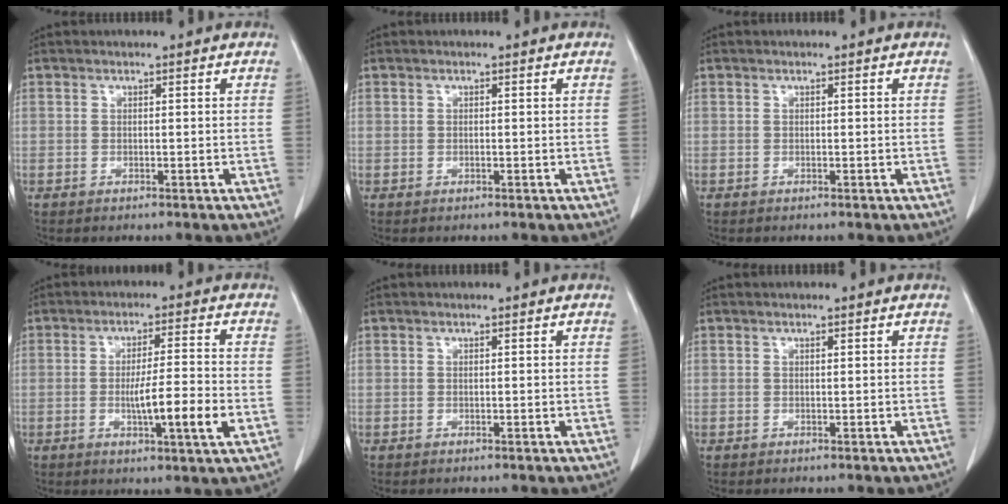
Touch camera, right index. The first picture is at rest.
{"total": 0.0}
{"total": 0.0}
{"total": 8.6, "force": [-1.9, 0.0, 8.4], "torque": [-0.139, -0.009, -0.034]}
{"total": 0.0}
{"total": 0.0}